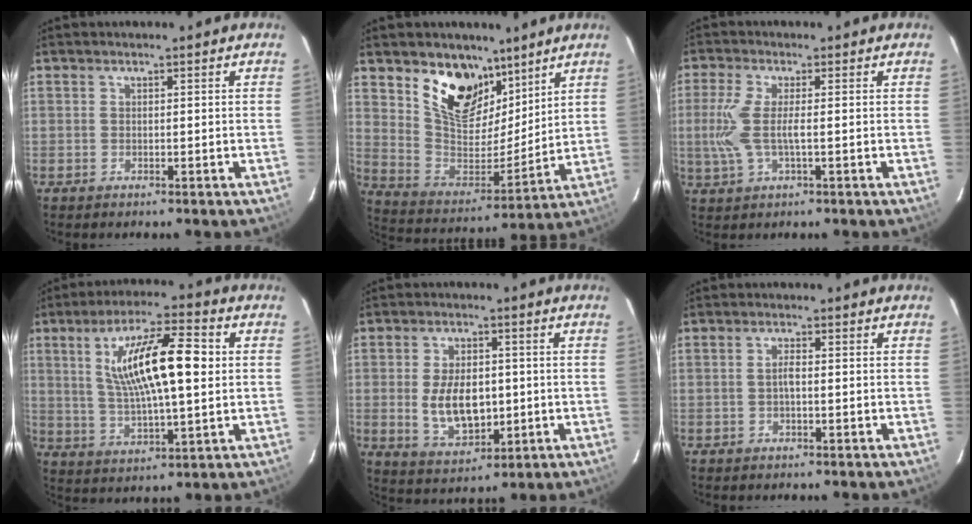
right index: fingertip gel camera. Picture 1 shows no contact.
{"total": 16.2, "force": [10.4, 9.1, 8.5], "torque": [-0.169, -0.010, 0.195]}
{"total": 7.1, "force": [-0.6, 1.6, 6.9], "torque": [-0.154, -0.004, -0.009]}
{"total": 15.7, "force": [3.2, 4.1, 14.9], "torque": [-0.267, 0.014, 0.061]}
{"total": 10.2, "force": [-0.7, 5.8, 8.3], "torque": [-0.165, -0.005, 0.002]}
{"total": 1.9, "force": [-0.2, 0.6, 1.8], "torque": [-0.035, 0.005, -0.003]}